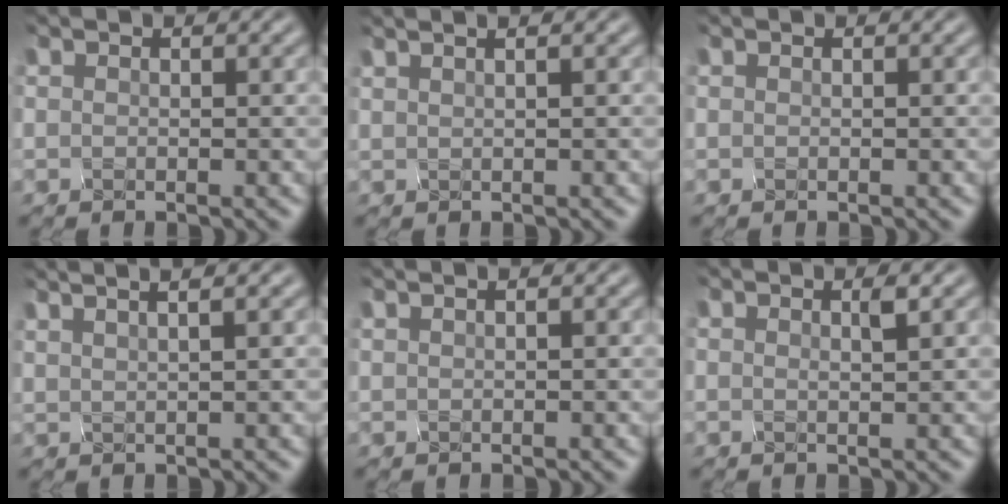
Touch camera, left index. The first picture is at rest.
{"total": 3.6, "force": [2.0, 1.5, 2.5], "torque": [-0.017, 0.025, 0.002]}
{"total": 0.0}
{"total": 4.9, "force": [3.1, 1.6, 3.5], "torque": [-0.032, 0.031, 0.014]}
{"total": 2.5, "force": [1.4, 1.1, 1.8], "torque": [-0.009, 0.020, -0.004]}
{"total": 0.8, "force": [0.0, 0.1, 0.8], "torque": [-0.009, -0.001, 0.000]}